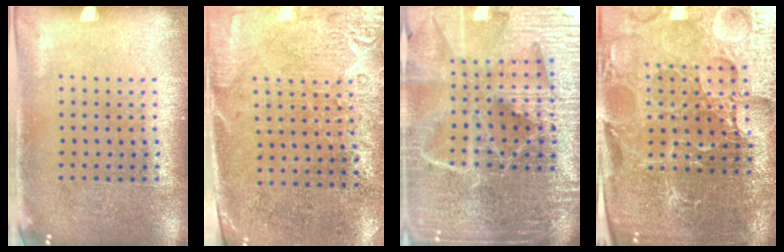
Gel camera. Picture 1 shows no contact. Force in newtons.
{"total": 2.7, "press": 2.4, "slide": 1.2}
{"total": 6.2, "press": 5.4, "slide": 3.0}
{"total": 4.7, "press": 4.5, "slide": 1.2}